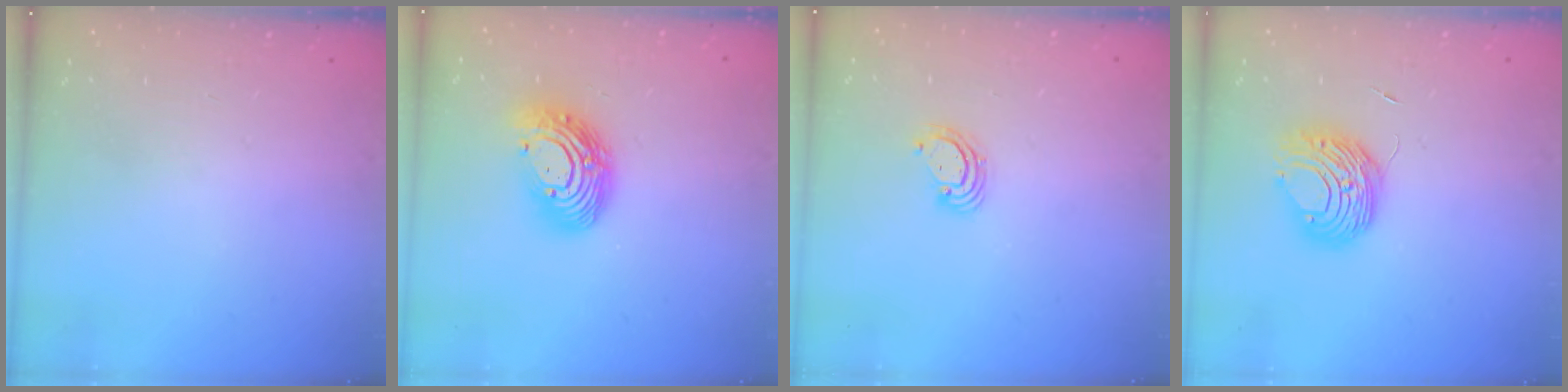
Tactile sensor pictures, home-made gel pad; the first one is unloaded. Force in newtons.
{"total": 14.0, "press": 14.0, "slide": 1.1}
{"total": 3.5, "press": 3.5, "slide": 0.2}
{"total": 9.1, "press": 9.1, "slide": 0.4}